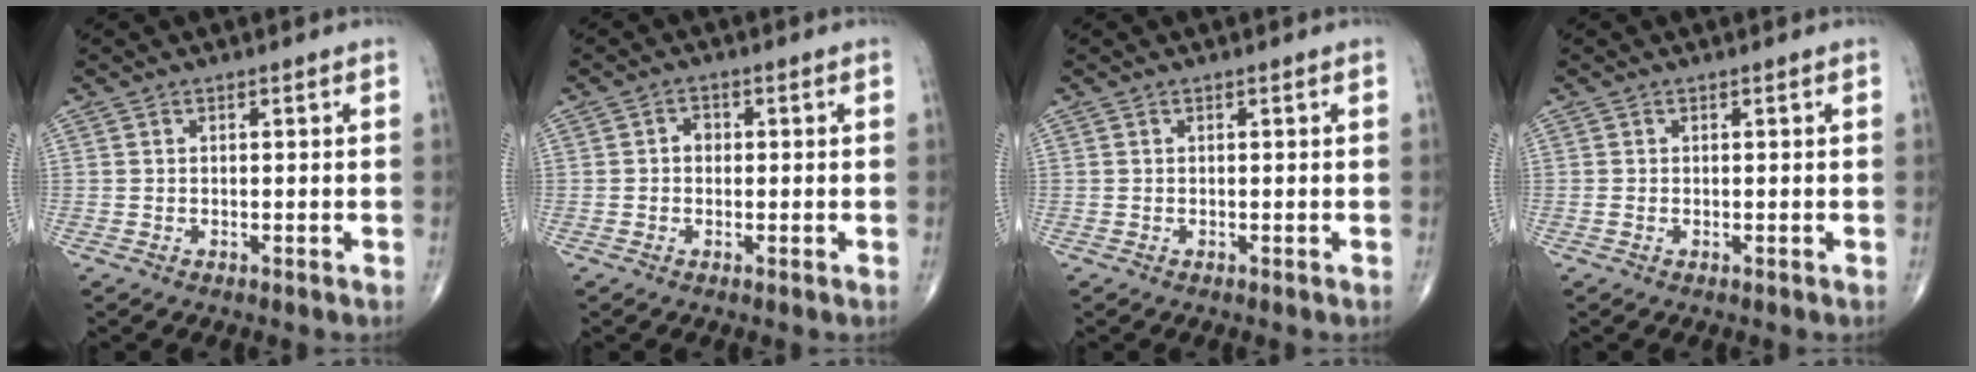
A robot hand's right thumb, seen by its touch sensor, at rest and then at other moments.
{"total": 1.9, "force": [0.0, 1.6, 1.1], "torque": [-0.007, 0.006, -0.003]}
{"total": 0.0}
{"total": 0.0}